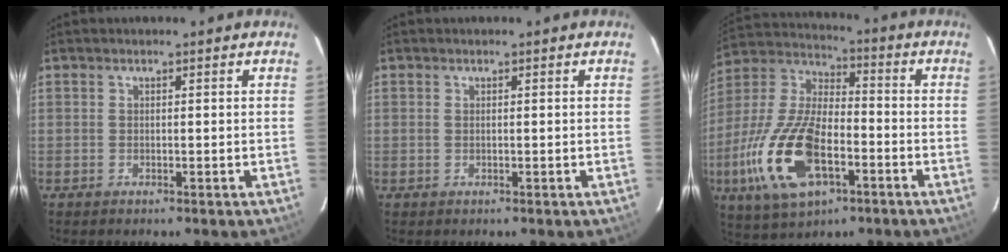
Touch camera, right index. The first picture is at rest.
{"total": 0.0}
{"total": 20.4, "force": [-7.6, 9.8, 16.2], "torque": [-0.354, -0.015, -0.137]}